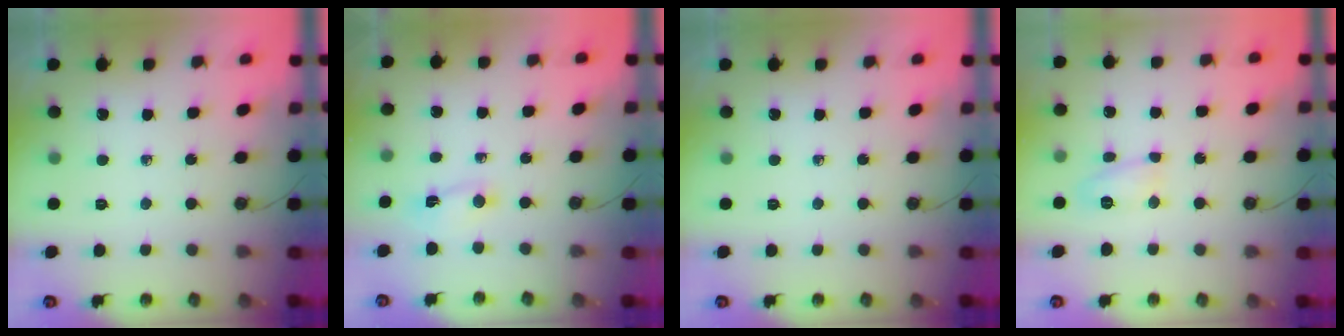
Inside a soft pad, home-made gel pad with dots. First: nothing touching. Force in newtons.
{"total": 1.4, "press": 1.4, "slide": 0.3}
{"total": 0.0}
{"total": 8.3, "press": 7.0, "slide": 4.4}